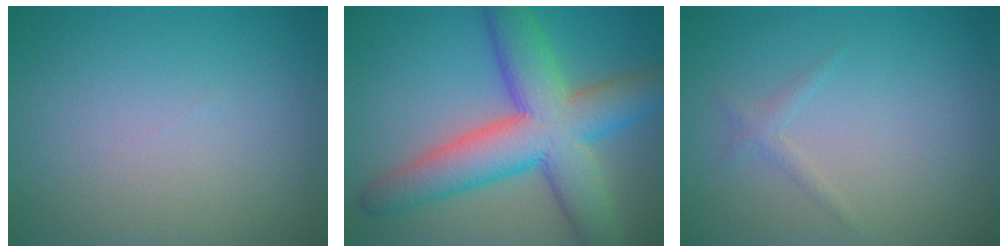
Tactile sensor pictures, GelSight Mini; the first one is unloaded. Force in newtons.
{"total": 10.4, "press": 10.4, "slide": 0.5}
{"total": 0.9, "press": 0.9, "slide": 0.1}